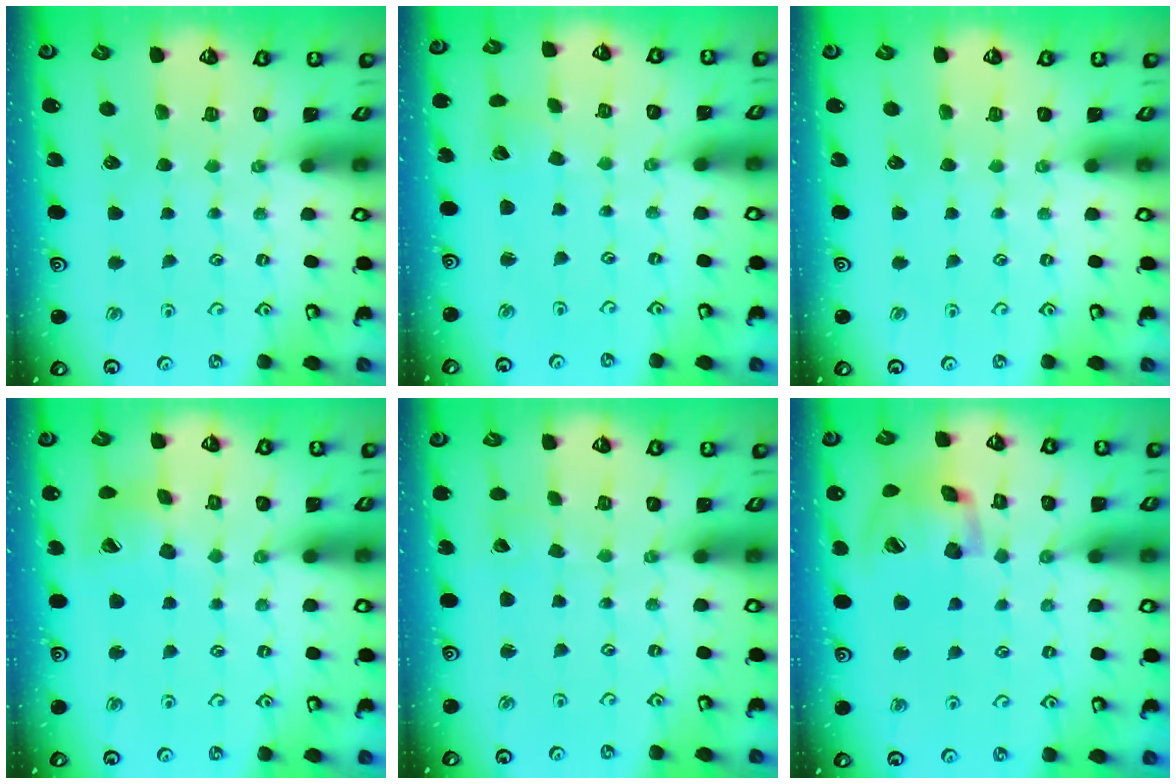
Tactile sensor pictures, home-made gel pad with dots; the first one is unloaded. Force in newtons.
{"total": 3.3, "press": 3.3, "slide": 0.2}
{"total": 0.0}
{"total": 11.9, "press": 11.8, "slide": 1.4}
{"total": 1.5, "press": 1.5, "slide": 0.0}
{"total": 21.5, "press": 21.2, "slide": 3.3}